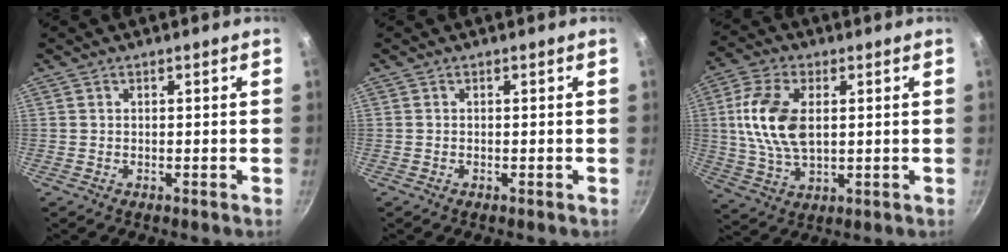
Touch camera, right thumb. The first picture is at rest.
{"total": 0.0}
{"total": 12.8, "force": [1.9, 7.3, 10.3], "torque": [-0.197, 0.001, 0.036]}